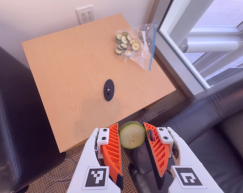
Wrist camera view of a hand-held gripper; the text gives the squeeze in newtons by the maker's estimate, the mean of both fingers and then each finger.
{"total": 8.8, "left": 8.8, "right": 8.8}